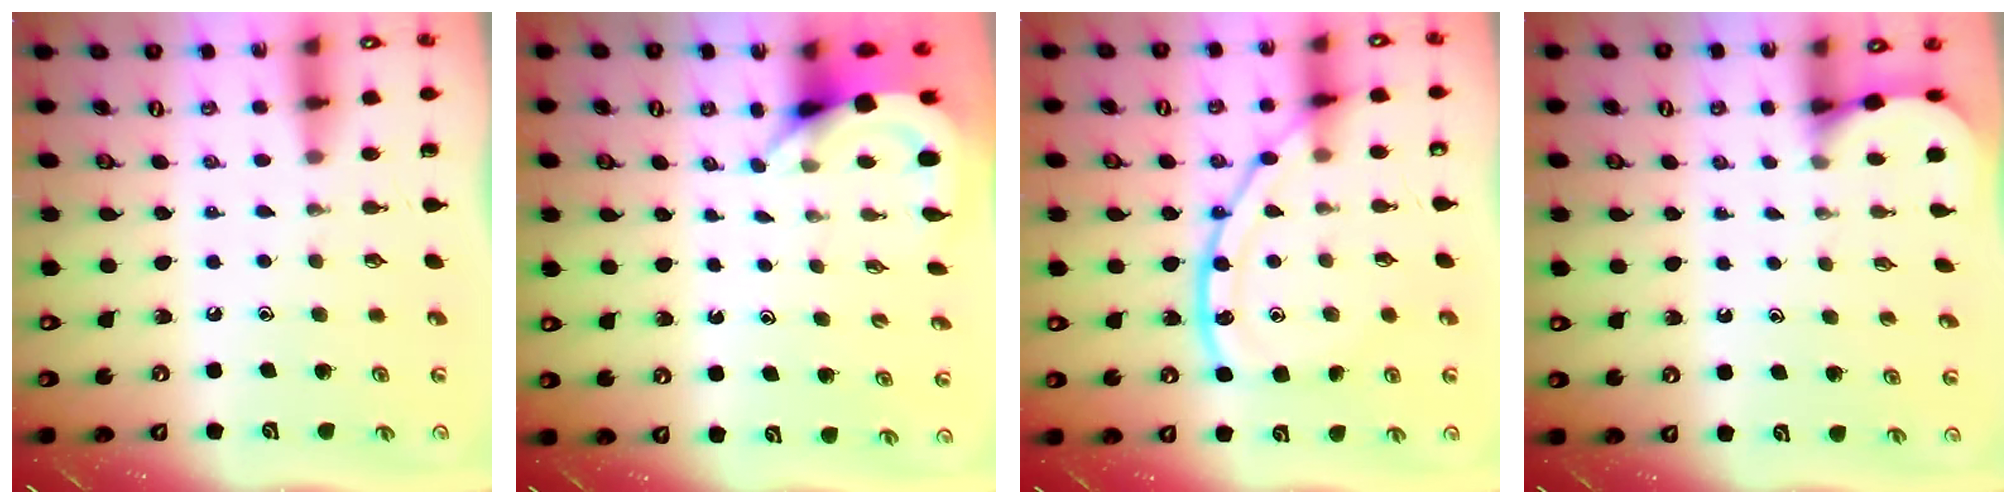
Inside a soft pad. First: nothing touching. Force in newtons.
{"total": 3.6, "press": 3.6, "slide": 0.3}
{"total": 13.0, "press": 13.0, "slide": 0.3}
{"total": 1.9, "press": 1.9, "slide": 0.2}